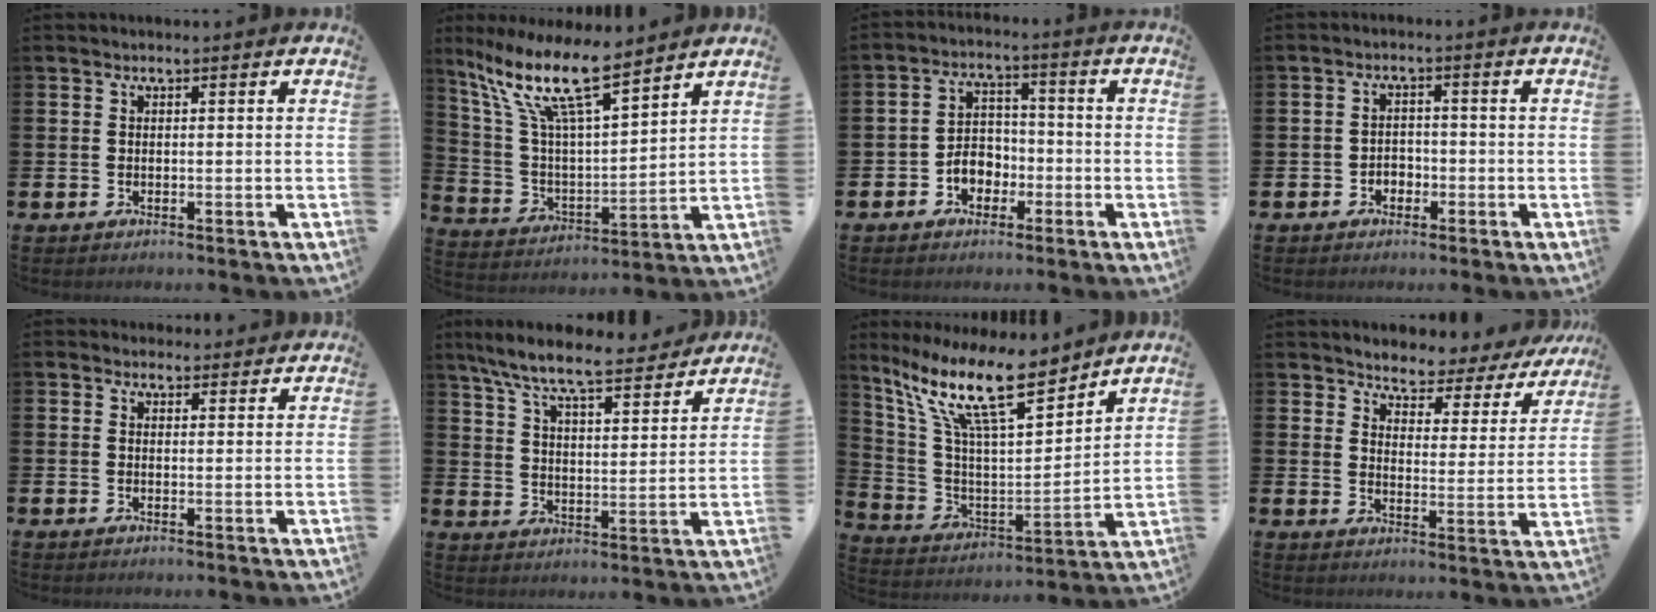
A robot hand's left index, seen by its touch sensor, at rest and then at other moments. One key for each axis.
{"total": 13.1, "fx": 9.9, "fy": 2.8, "fz": 8.2, "tx": -0.191, "ty": -0.041, "tz": 0.171}
{"total": 4.1, "fx": -1.9, "fy": 3.3, "fz": 1.7, "tx": -0.037, "ty": 0.007, "tz": -0.042}
{"total": 2.0, "fx": -1.2, "fy": 1.6, "fz": 0.5, "tx": -0.013, "ty": 0.003, "tz": -0.028}
{"total": 1.8, "fx": 1.7, "fy": 0.7, "fz": -0.1, "tx": 0.010, "ty": -0.005, "tz": 0.029}
{"total": 9.1, "fx": 8.3, "fy": 1.1, "fz": 3.7, "tx": -0.095, "ty": -0.052, "tz": 0.143}
{"total": 14.9, "fx": 11.0, "fy": 4.1, "fz": 9.1, "tx": -0.198, "ty": -0.061, "tz": 0.191}
{"total": 3.5, "fx": 3.4, "fy": 1.1, "fz": 0.1, "tx": -0.029, "ty": -0.035, "tz": 0.049}